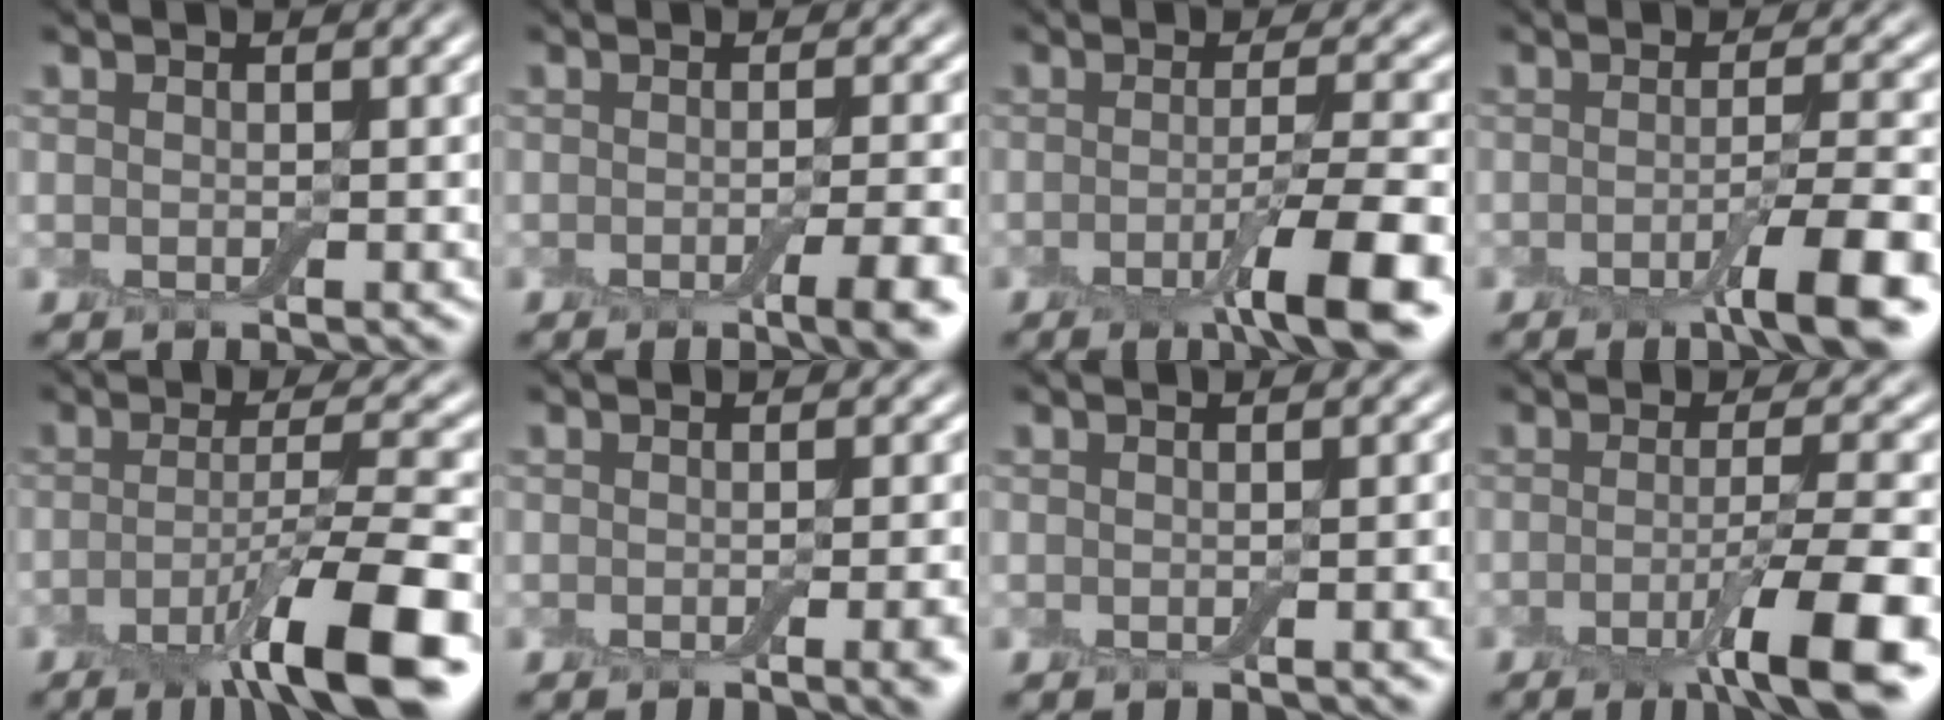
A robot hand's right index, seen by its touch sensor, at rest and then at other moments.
{"total": 5.2, "force": [-2.6, 1.2, 4.3], "torque": [-0.054, -0.003, -0.034]}
{"total": 6.7, "force": [-3.0, 1.0, 6.0], "torque": [-0.088, 0.000, -0.050]}
{"total": 6.0, "force": [-2.8, 0.9, 5.2], "torque": [-0.076, 0.001, -0.046]}
{"total": 9.0, "force": [-4.4, 1.5, 7.7], "torque": [-0.110, 0.008, -0.081]}
{"total": 4.1, "force": [-1.7, 1.3, 3.5], "torque": [-0.033, -0.006, -0.015]}
{"total": 2.0, "force": [-0.5, 0.4, 1.8], "torque": [-0.023, -0.001, -0.007]}
{"total": 7.4, "force": [-3.2, 1.1, 6.6], "torque": [-0.095, 0.001, -0.056]}